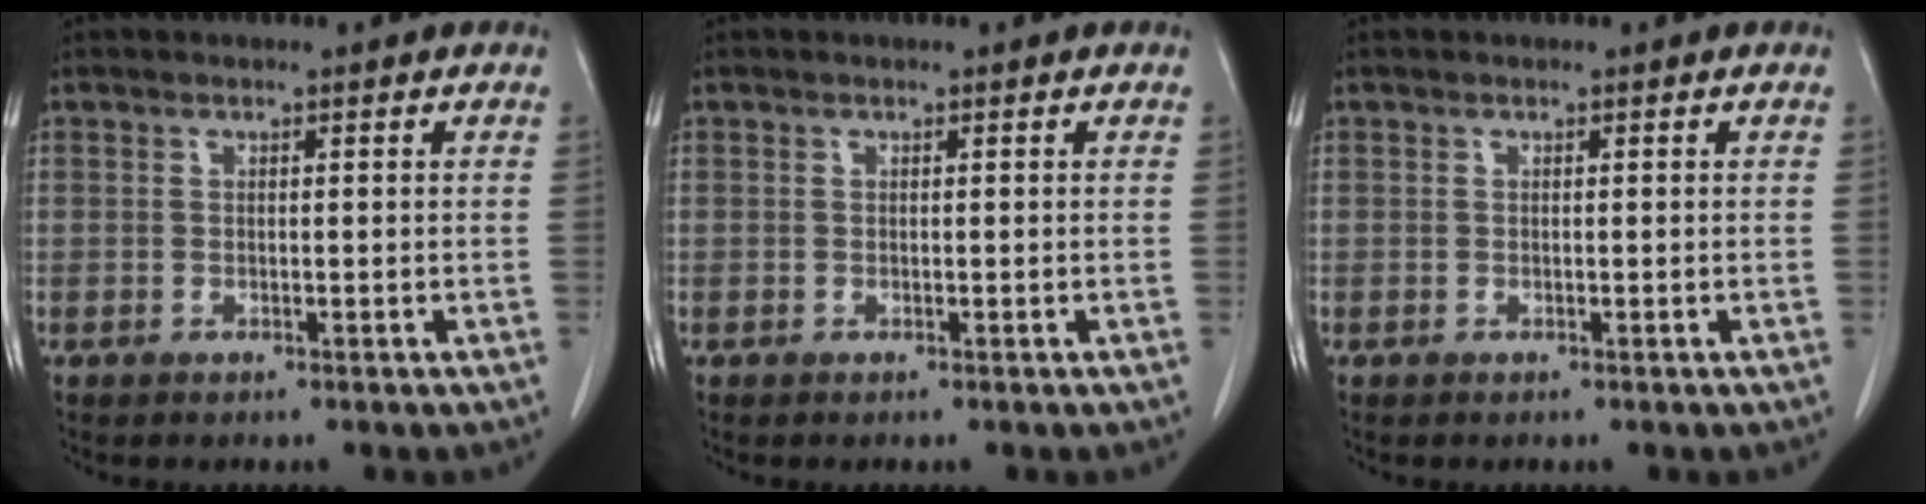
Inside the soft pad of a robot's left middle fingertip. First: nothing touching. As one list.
[{"total": 0.0}, {"total": 0.0}]